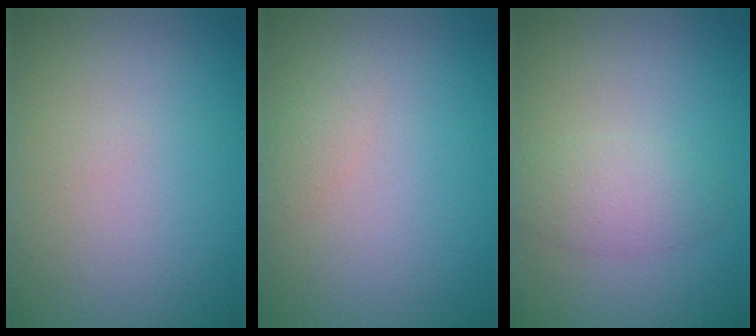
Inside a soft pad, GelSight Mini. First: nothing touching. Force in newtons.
{"total": 1.0, "press": 1.0, "slide": 0.0}
{"total": 2.6, "press": 2.6, "slide": 0.1}